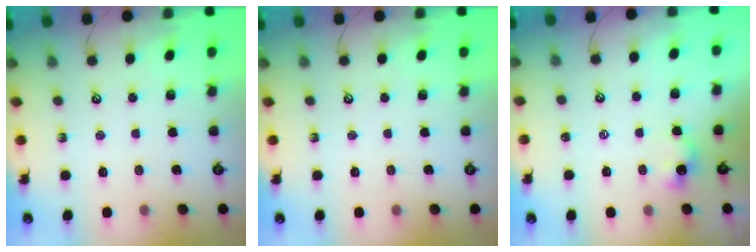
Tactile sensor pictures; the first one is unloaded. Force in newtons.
{"total": 0.0}
{"total": 0.0}